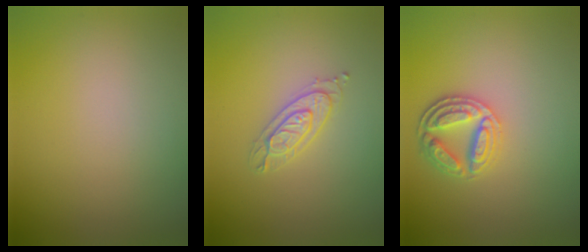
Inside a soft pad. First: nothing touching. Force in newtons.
{"total": 2.2, "press": 2.2, "slide": 0.3}
{"total": 3.7, "press": 3.3, "slide": 1.7}